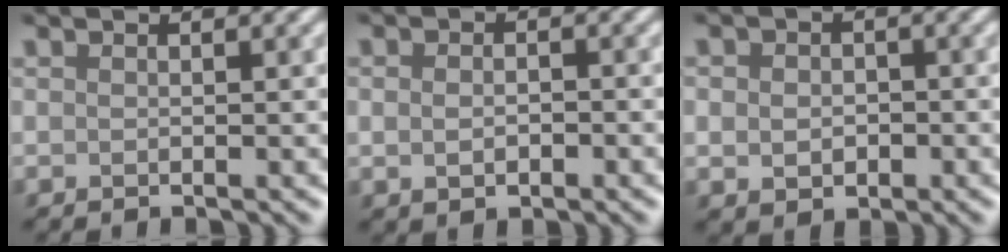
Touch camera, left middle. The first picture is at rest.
{"total": 2.2, "force": [-0.2, 1.5, 1.6], "torque": [-0.021, 0.004, -0.002]}
{"total": 2.9, "force": [-0.3, 2.4, 1.7], "torque": [-0.014, -0.005, -0.008]}